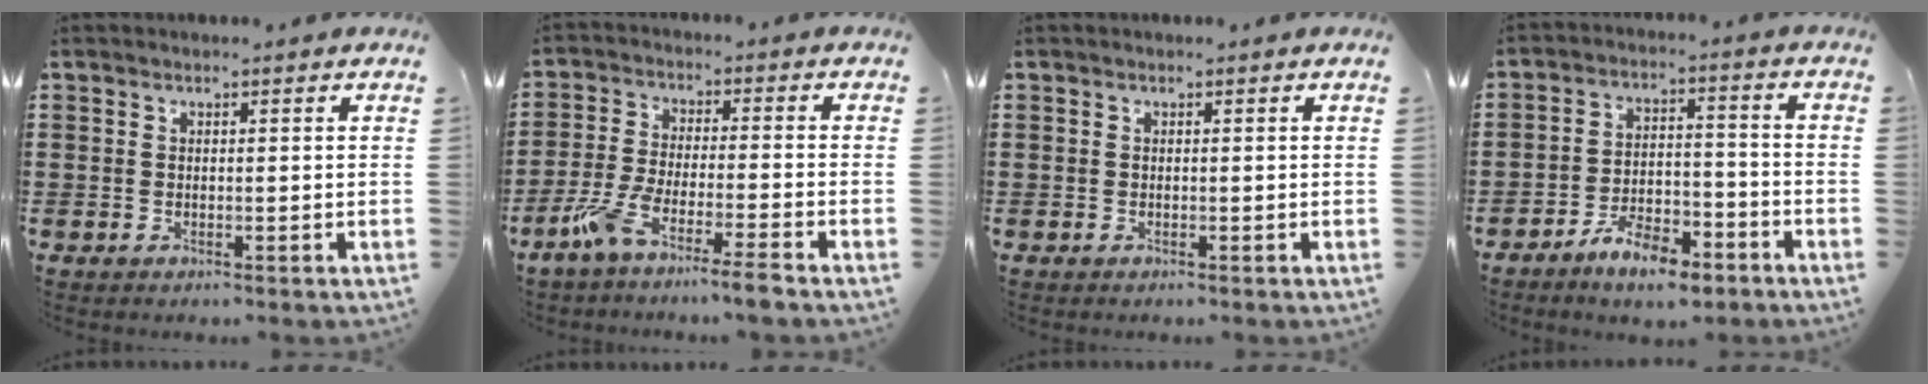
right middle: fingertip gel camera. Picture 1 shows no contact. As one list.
[{"total": 7.0, "force": [-5.7, -0.3, 4.0], "torque": [-0.090, -0.018, -0.110]}, {"total": 0.0}, {"total": 7.8, "force": [-6.4, 2.2, 3.9], "torque": [-0.068, 0.014, -0.118]}]